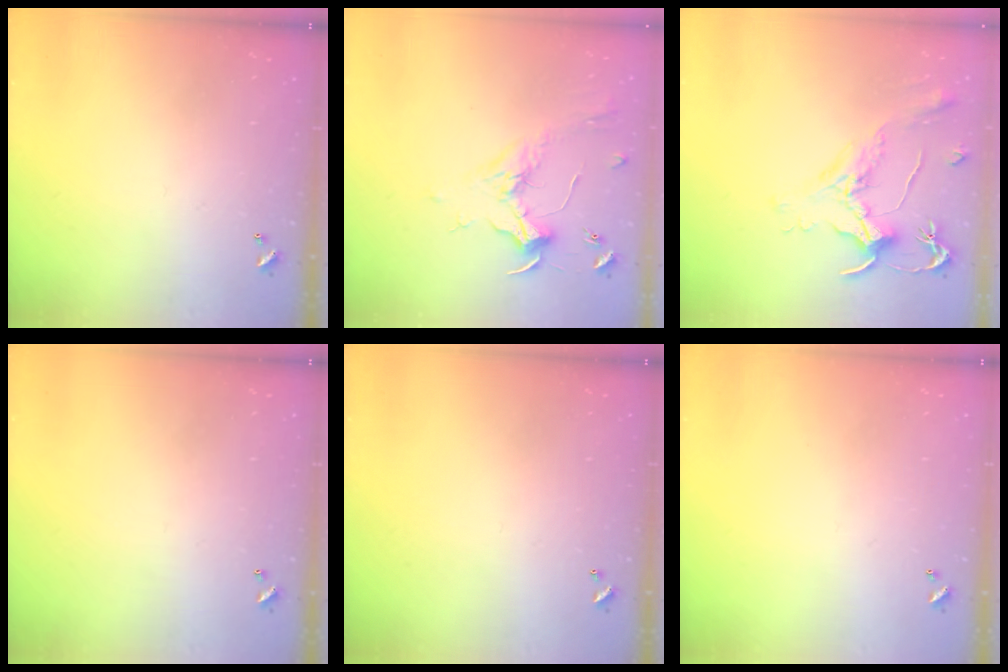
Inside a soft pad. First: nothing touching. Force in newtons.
{"total": 1.8, "press": 1.7, "slide": 0.7}
{"total": 1.6, "press": 1.5, "slide": 0.7}
{"total": 0.0}
{"total": 0.0}
{"total": 0.0}